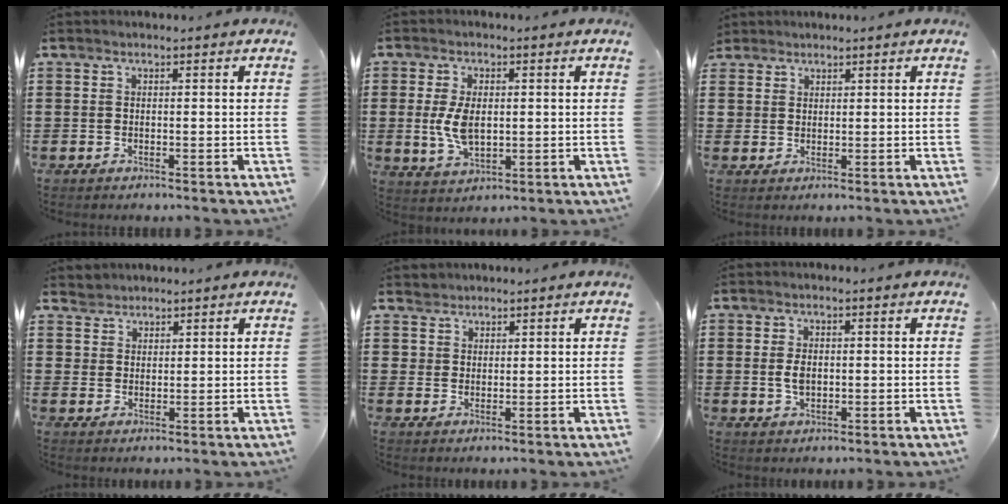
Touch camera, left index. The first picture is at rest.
{"total": 6.3, "force": [0.4, 3.4, 5.2], "torque": [-0.123, 0.002, 0.002]}
{"total": 2.3, "force": [1.7, 1.6, -0.1], "torque": [-0.009, 0.009, 0.032]}
{"total": 2.5, "force": [2.0, 1.4, -0.4], "torque": [-0.001, 0.006, 0.040]}
{"total": 2.6, "force": [1.8, 1.7, -0.4], "torque": [-0.003, 0.005, 0.037]}
{"total": 3.1, "force": [0.2, 1.8, 2.5], "torque": [-0.058, 0.002, 0.000]}